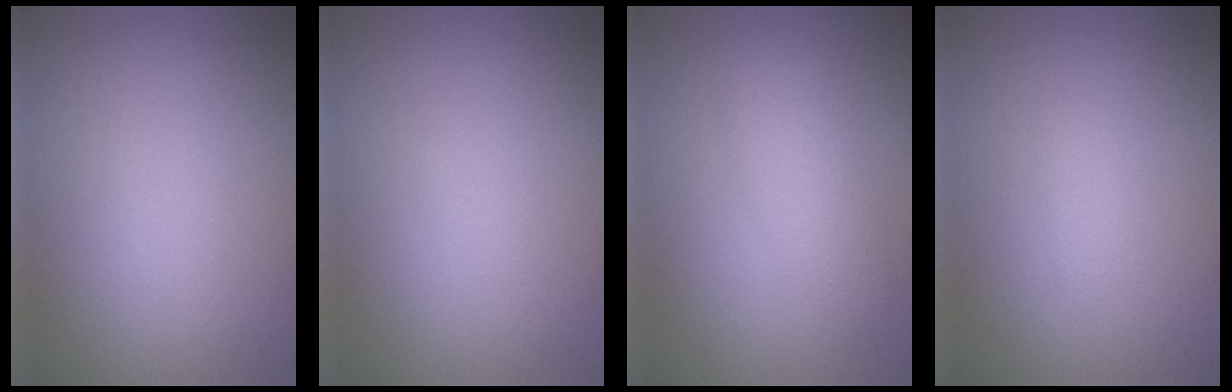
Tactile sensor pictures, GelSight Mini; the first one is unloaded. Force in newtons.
{"total": 0.0}
{"total": 2.5, "press": 2.5, "slide": 0.1}
{"total": 0.7, "press": 0.7, "slide": 0.0}